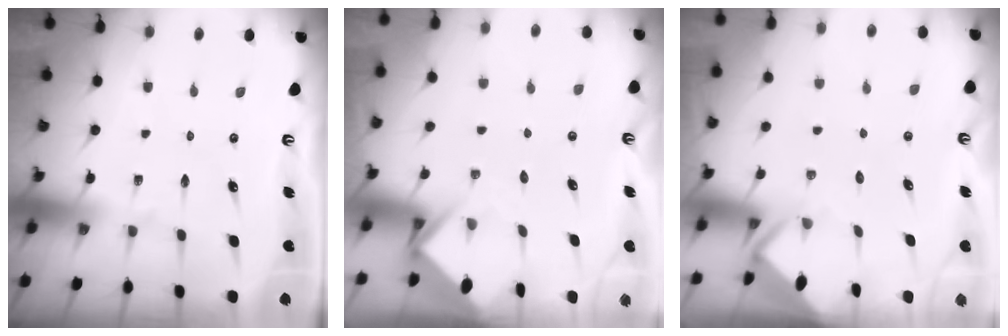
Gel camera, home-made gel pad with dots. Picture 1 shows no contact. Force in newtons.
{"total": 4.0, "press": 4.0, "slide": 0.2}
{"total": 3.4, "press": 3.4, "slide": 0.2}